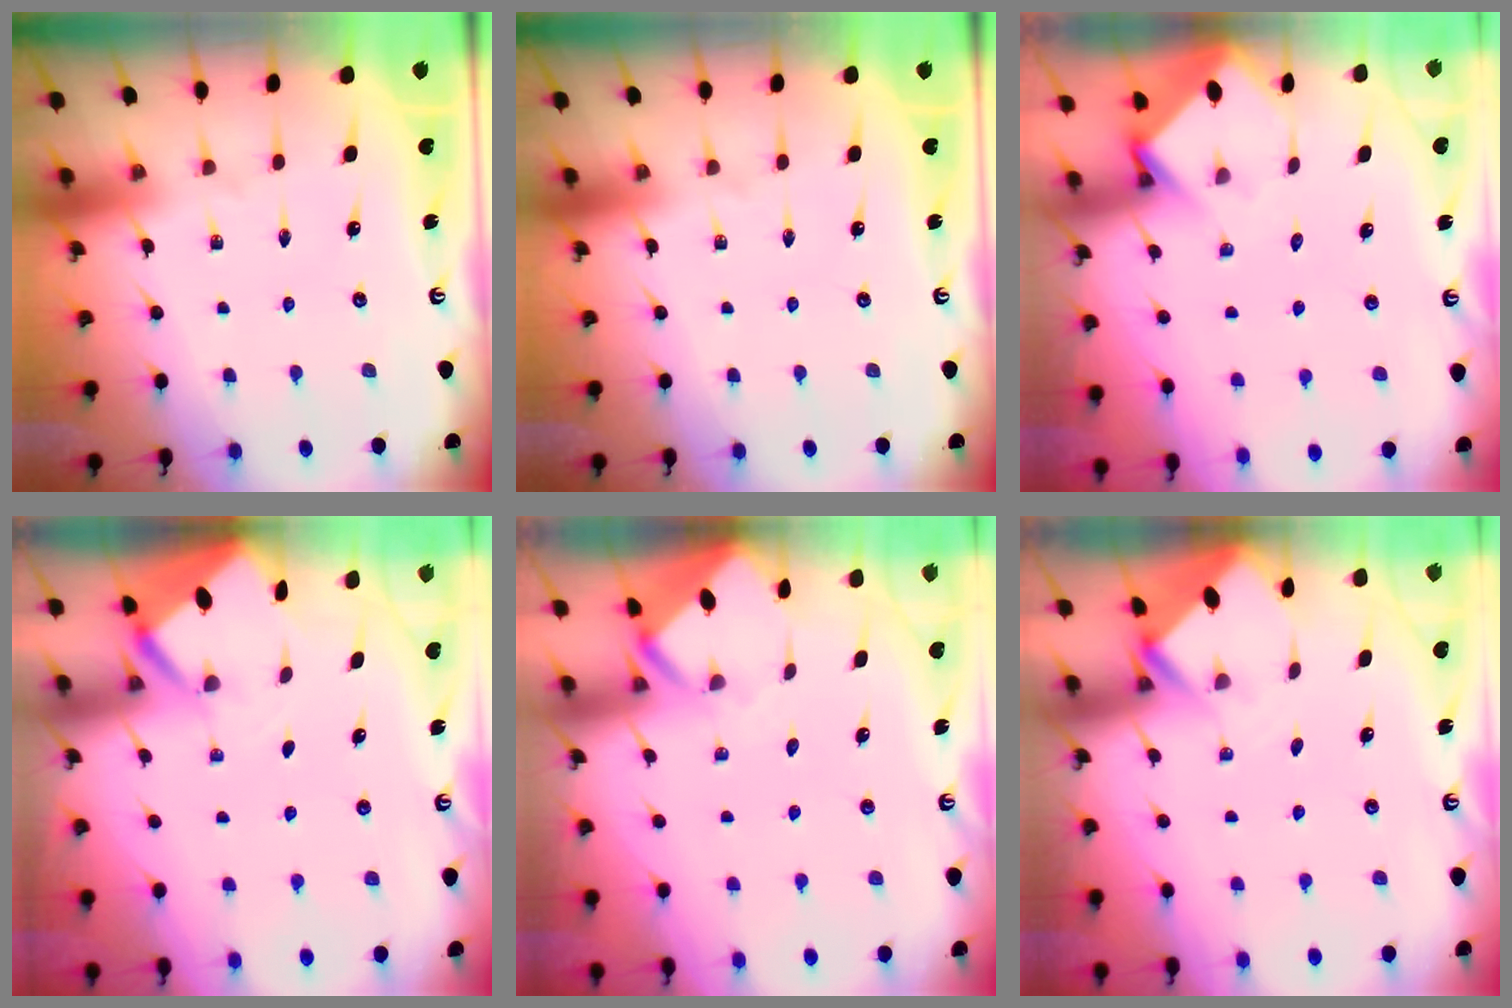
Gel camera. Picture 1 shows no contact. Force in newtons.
{"total": 0.0}
{"total": 3.5, "press": 3.5, "slide": 0.2}
{"total": 2.8, "press": 2.8, "slide": 0.3}
{"total": 3.0, "press": 3.0, "slide": 0.1}
{"total": 2.2, "press": 2.2, "slide": 0.1}